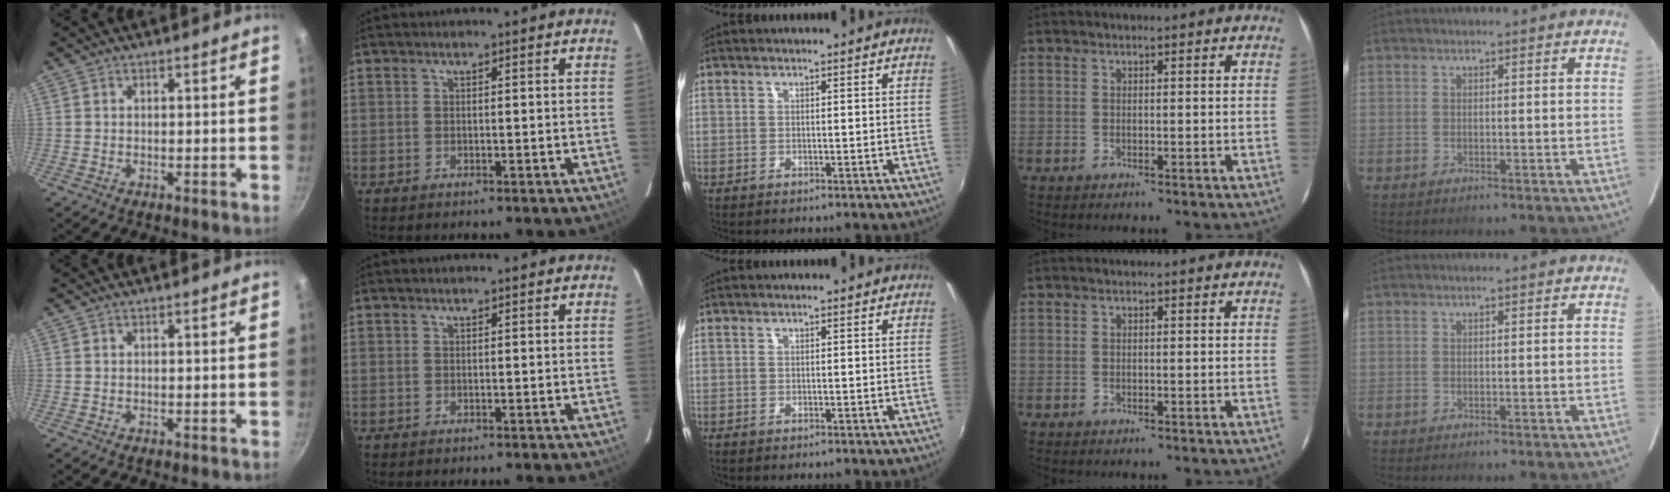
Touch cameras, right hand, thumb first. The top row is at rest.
{}